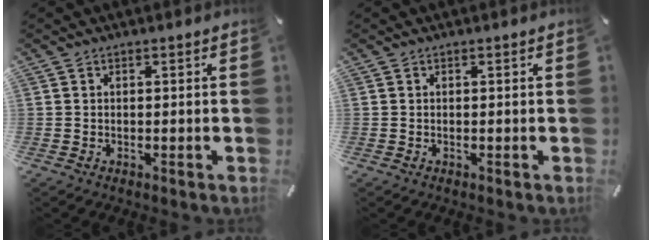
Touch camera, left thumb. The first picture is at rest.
{"total": 0.0}